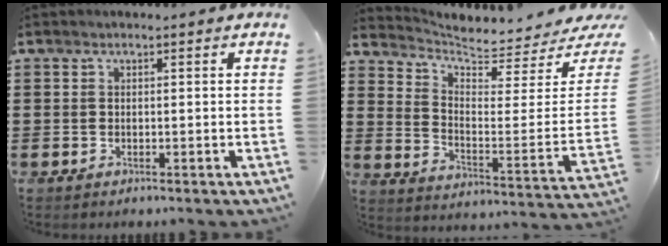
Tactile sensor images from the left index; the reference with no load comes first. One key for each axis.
{"total": 5.1, "fx": 5.0, "fy": 0.4, "fz": 1.0, "tx": -0.044, "ty": -0.053, "tz": 0.080}